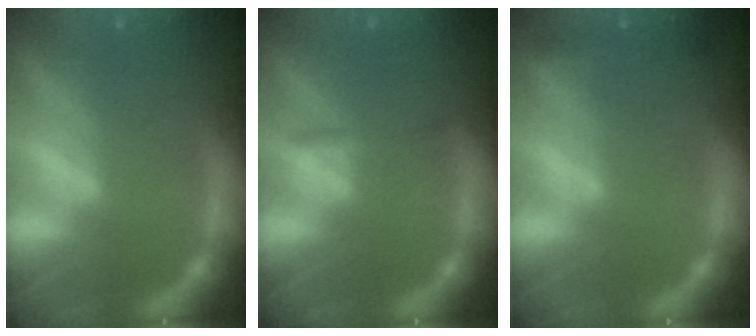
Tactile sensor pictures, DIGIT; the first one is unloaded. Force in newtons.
{"total": 1.4}
{"total": 1.9}